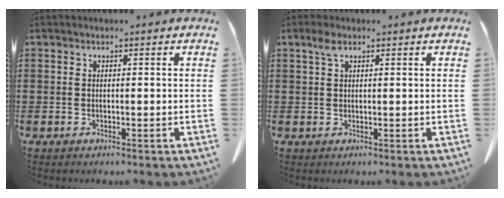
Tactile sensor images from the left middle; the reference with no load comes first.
{"total": 1.9, "force": [1.0, 0.7, 1.5], "torque": [-0.035, 0.003, 0.017]}